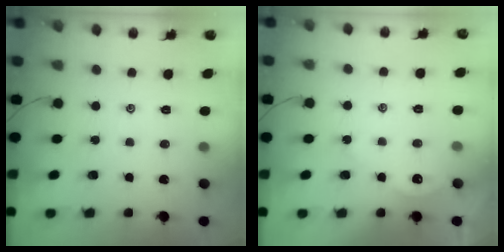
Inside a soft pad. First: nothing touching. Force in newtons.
{"total": 1.7, "press": 1.7, "slide": 0.3}